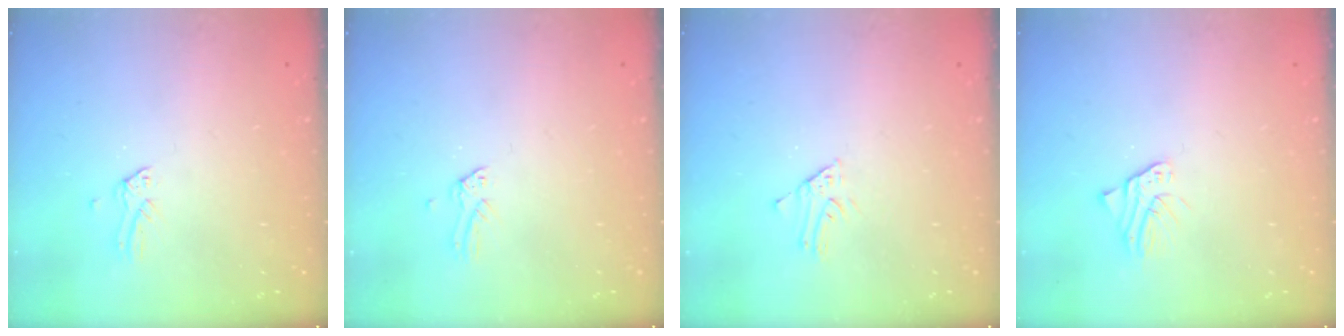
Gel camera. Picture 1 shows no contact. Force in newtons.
{"total": 0.0}
{"total": 1.7, "press": 1.7, "slide": 0.2}
{"total": 2.5, "press": 2.5, "slide": 0.2}